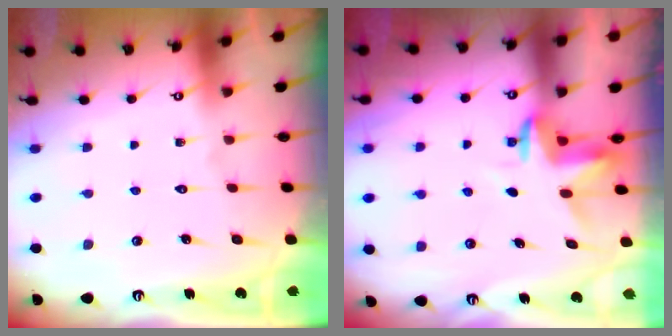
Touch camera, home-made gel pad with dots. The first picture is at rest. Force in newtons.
{"total": 3.6, "press": 3.6, "slide": 0.2}